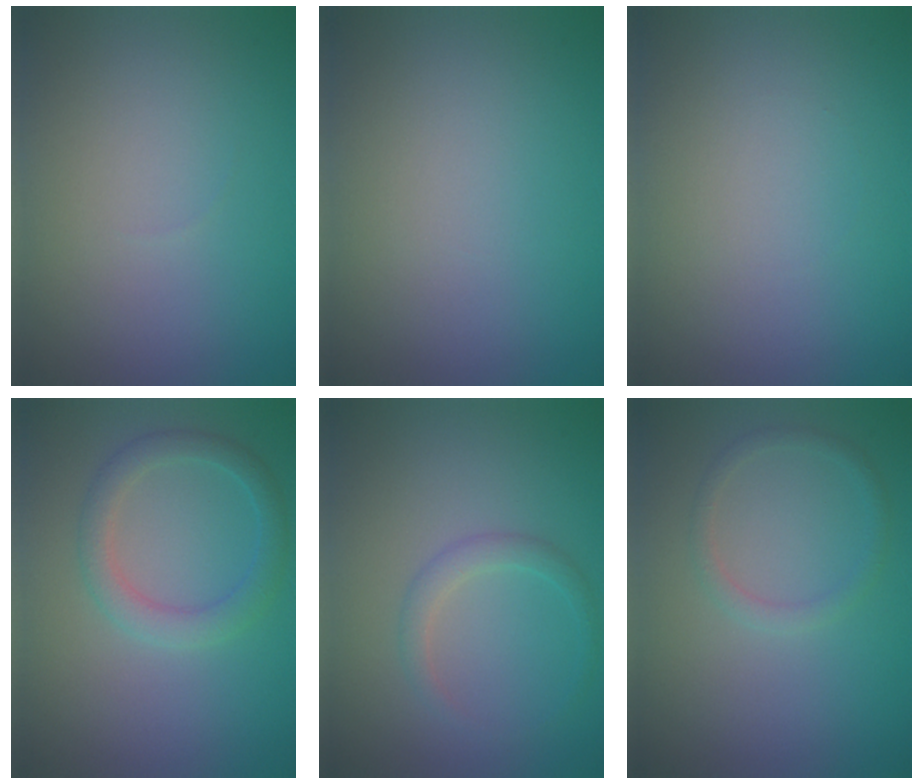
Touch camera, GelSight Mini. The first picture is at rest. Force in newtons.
{"total": 0.0}
{"total": 0.0}
{"total": 2.8, "press": 2.8, "slide": 0.1}
{"total": 1.6, "press": 1.6, "slide": 0.1}
{"total": 1.3, "press": 1.3, "slide": 0.0}